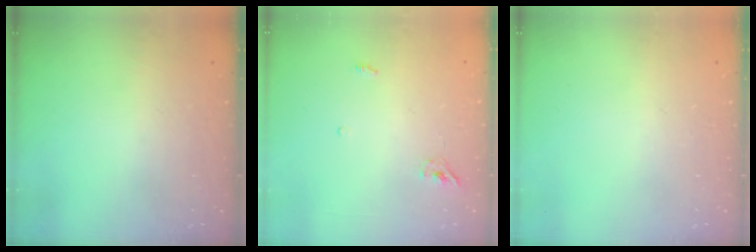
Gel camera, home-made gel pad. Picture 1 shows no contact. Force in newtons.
{"total": 3.9, "press": 3.7, "slide": 1.2}
{"total": 0.0}